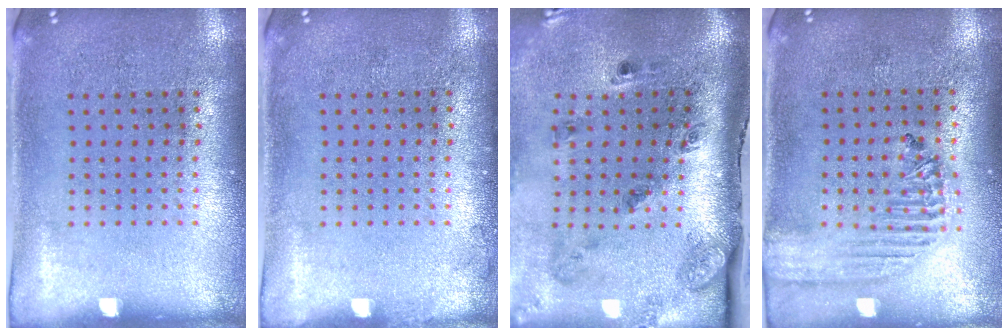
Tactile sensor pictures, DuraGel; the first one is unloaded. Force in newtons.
{"total": 0.6, "press": 0.5, "slide": 0.1}
{"total": 2.8, "press": 1.7, "slide": 2.2}
{"total": 1.8, "press": 1.6, "slide": 0.7}